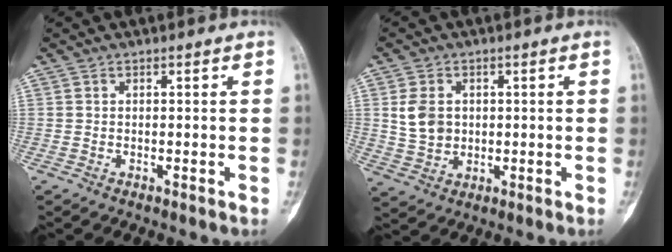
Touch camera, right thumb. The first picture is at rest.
{"total": 6.5, "force": [1.1, 5.1, 3.8], "torque": [-0.059, -0.003, 0.030]}